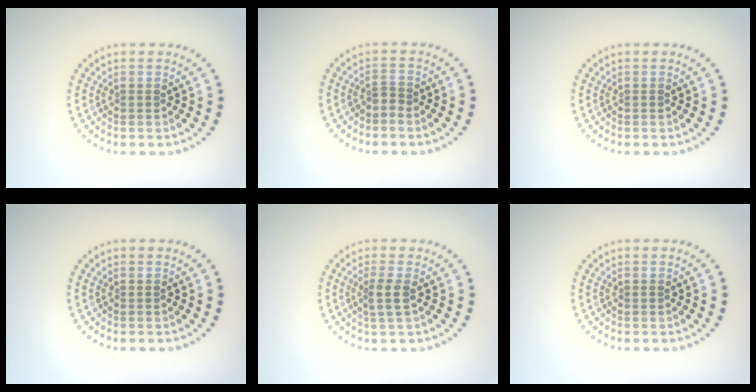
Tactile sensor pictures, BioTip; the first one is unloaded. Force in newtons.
{"total": 0.8, "press": 0.5, "slide": 0.7}
{"total": 0.0}
{"total": 0.0}
{"total": 1.8, "press": 1.5, "slide": 0.9}
{"total": 0.0}